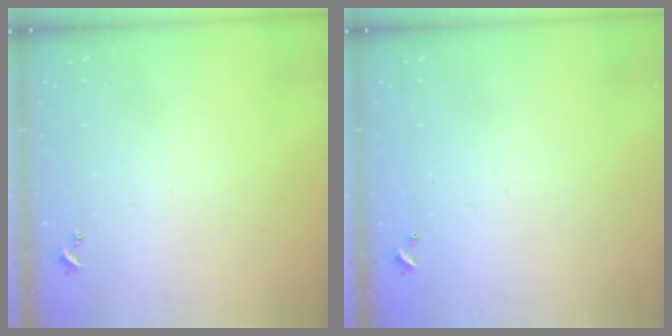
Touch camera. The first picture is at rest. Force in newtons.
{"total": 2.8, "press": 2.8, "slide": 0.1}